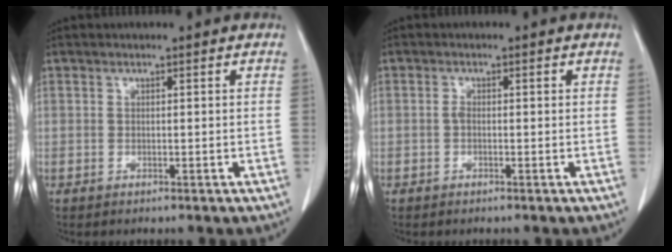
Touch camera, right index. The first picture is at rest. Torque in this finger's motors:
{"motor_torque": [-0.01, 0.07, -0.02, 0.02]}